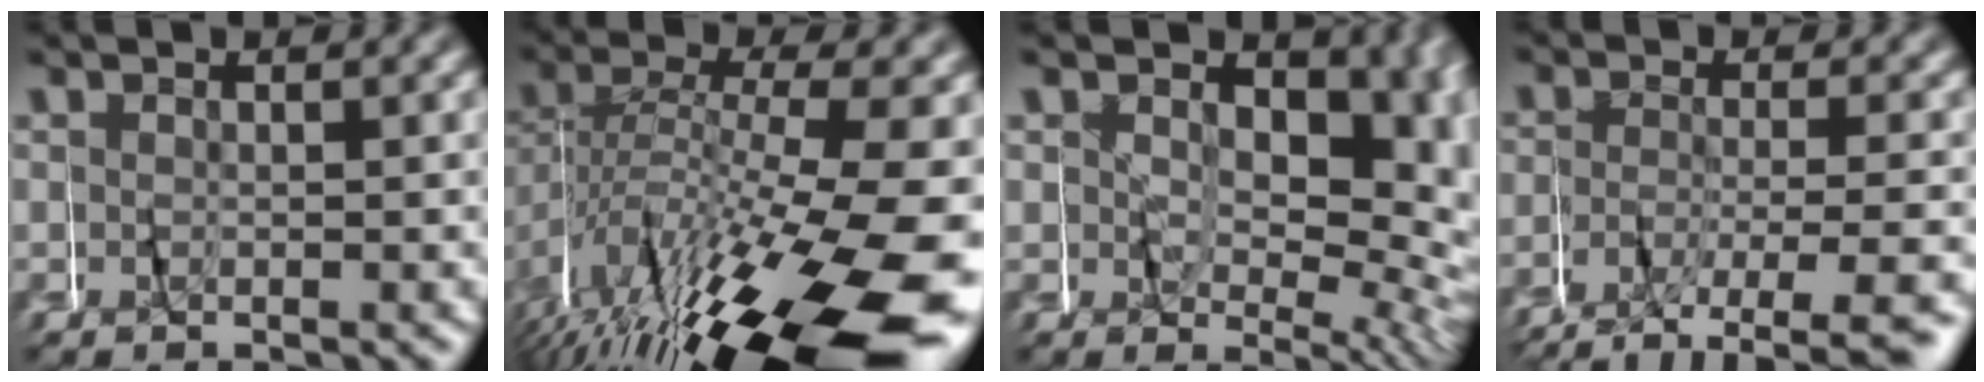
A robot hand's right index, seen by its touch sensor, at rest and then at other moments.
{"total": 14.9, "force": [-5.4, 6.7, 12.1], "torque": [-0.181, -0.019, -0.065]}
{"total": 10.9, "force": [2.6, 7.0, 7.9], "torque": [-0.073, 0.013, 0.034]}
{"total": 5.3, "force": [-4.4, 1.8, 2.4], "torque": [-0.053, -0.017, -0.066]}